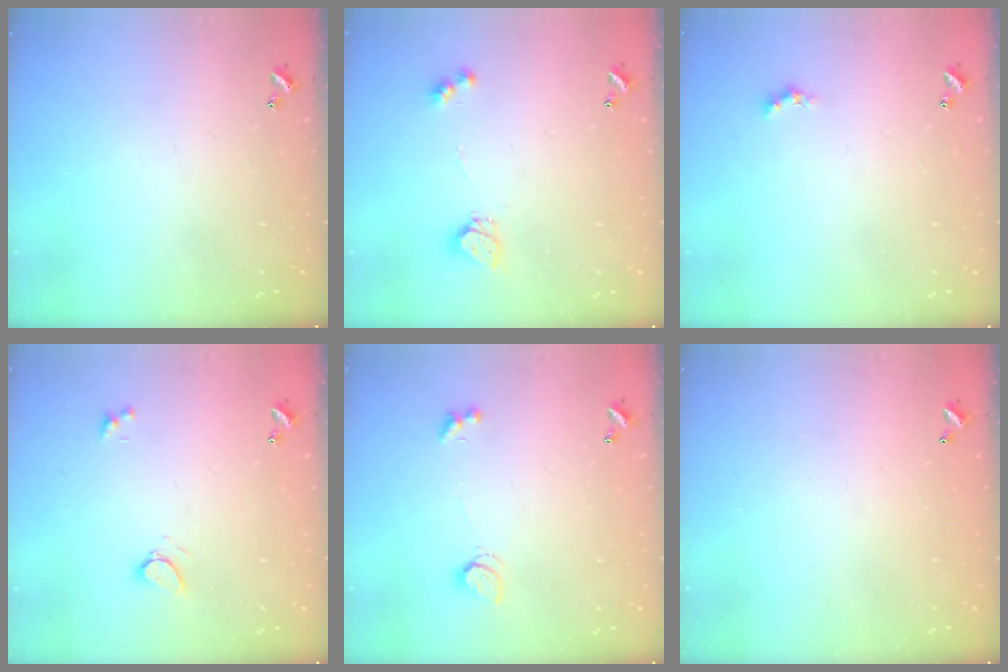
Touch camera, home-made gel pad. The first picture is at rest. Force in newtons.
{"total": 6.3, "press": 6.3, "slide": 0.6}
{"total": 0.0}
{"total": 1.6, "press": 1.4, "slide": 0.6}
{"total": 2.2, "press": 2.1, "slide": 0.6}
{"total": 2.8, "press": 2.8, "slide": 0.1}